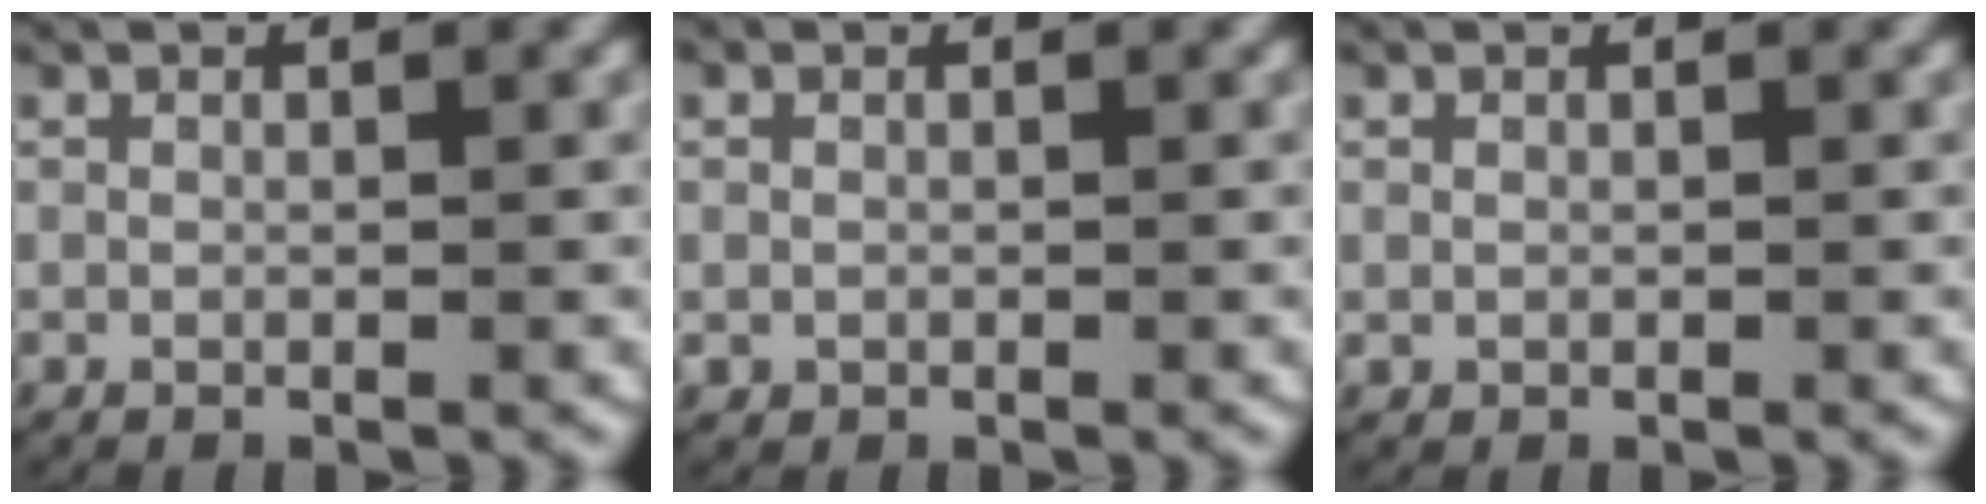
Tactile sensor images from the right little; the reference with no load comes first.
{"total": 1.4, "force": [-0.2, 1.4, 0.3], "torque": [-0.009, -0.006, 0.001]}
{"total": 0.6, "force": [0.2, 0.6, 0.2], "torque": [-0.006, -0.002, 0.007]}